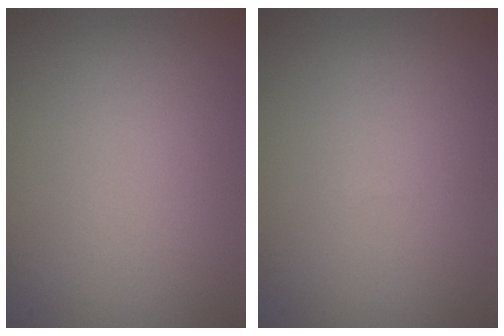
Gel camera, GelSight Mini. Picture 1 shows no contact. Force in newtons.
{"total": 0.0}